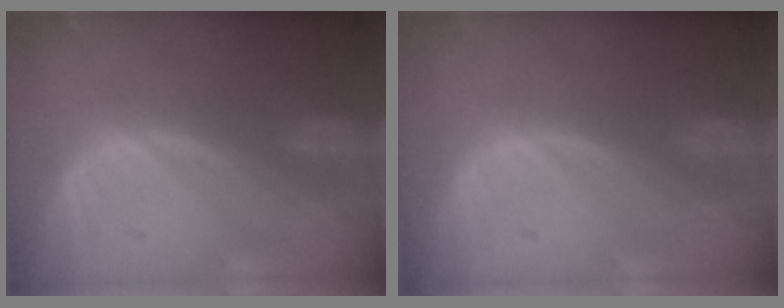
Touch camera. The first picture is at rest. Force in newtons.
{"total": 0.0}